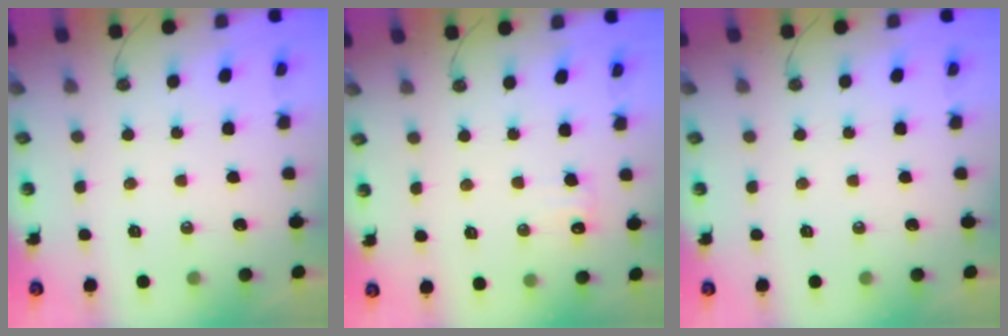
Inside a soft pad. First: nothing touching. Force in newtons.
{"total": 6.7, "press": 6.6, "slide": 1.2}
{"total": 0.0}